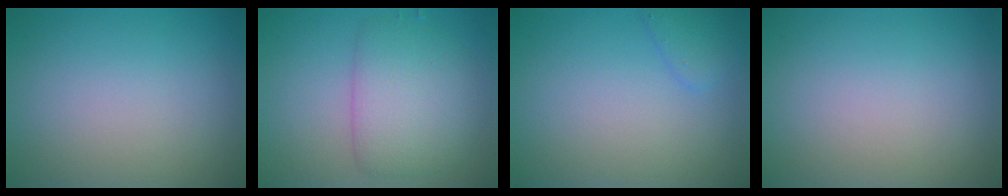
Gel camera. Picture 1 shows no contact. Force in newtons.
{"total": 4.7, "press": 4.7, "slide": 0.2}
{"total": 1.5, "press": 1.5, "slide": 0.1}
{"total": 0.0}